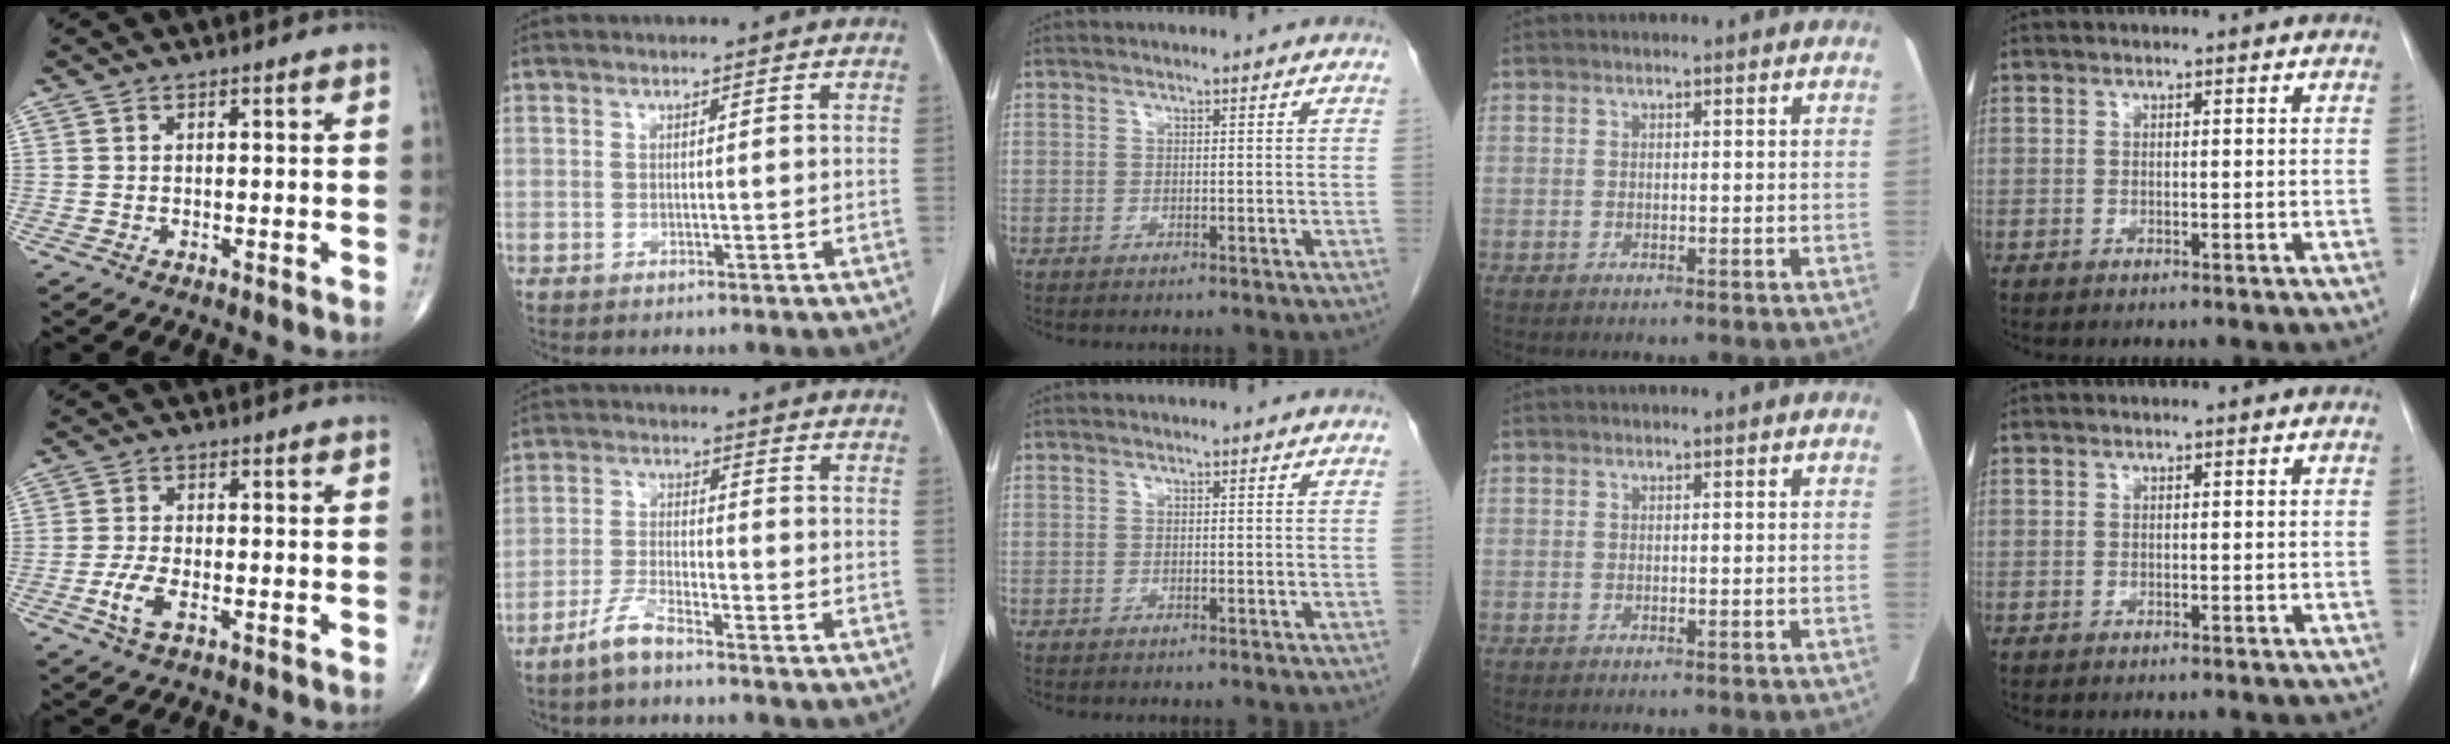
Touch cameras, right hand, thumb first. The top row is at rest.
{"thumb": {"total": 4.2, "force": [-1.6, 1.8, 3.5], "torque": [-0.081, 0.004, -0.030]}, "index": {"total": 4.7, "force": [-3.8, 0.4, 2.7], "torque": [-0.065, -0.009, -0.078]}}